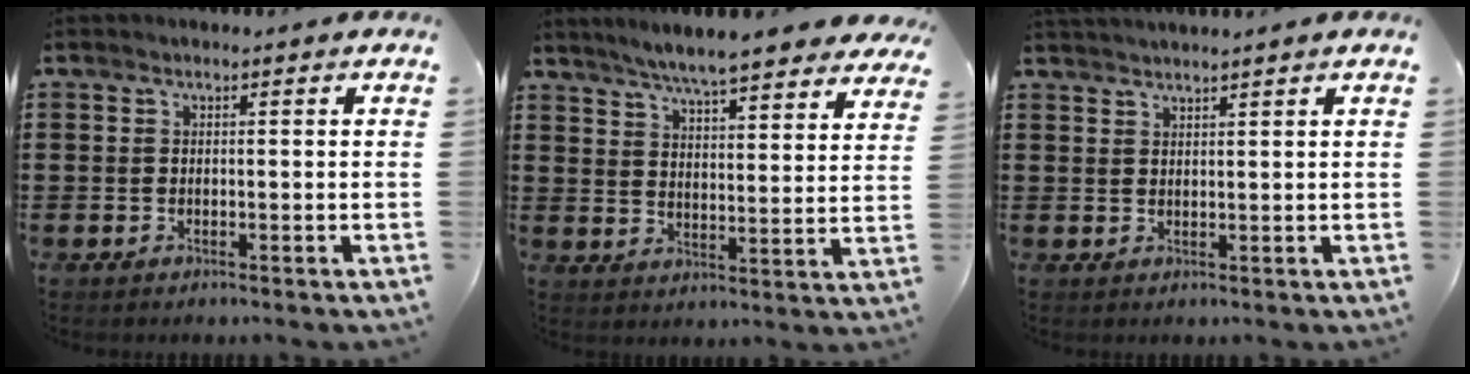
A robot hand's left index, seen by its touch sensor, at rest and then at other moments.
{"total": 6.4, "force": [6.0, -0.1, 2.2], "torque": [-0.070, -0.031, 0.104]}
{"total": 1.9, "force": [1.8, -0.3, 0.3], "torque": [-0.009, -0.001, 0.036]}